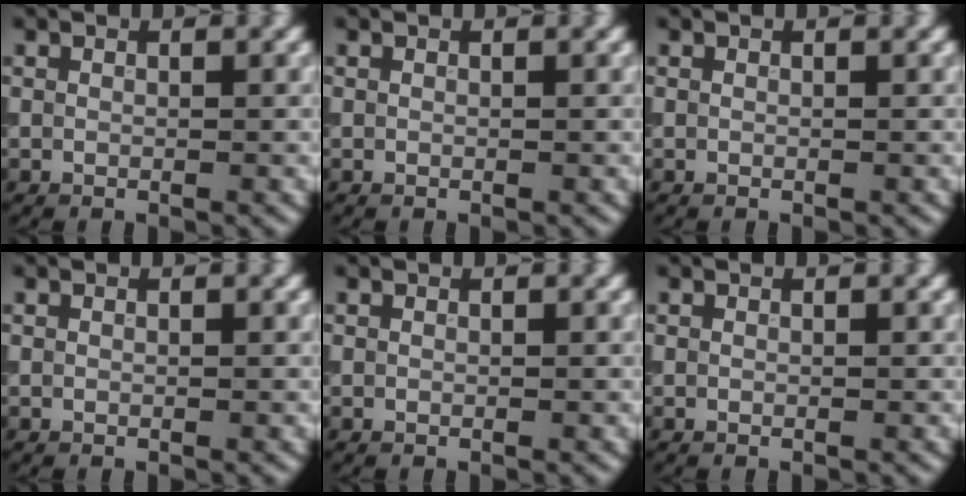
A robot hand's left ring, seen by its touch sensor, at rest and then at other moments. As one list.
[{"total": 0.0}, {"total": 0.0}, {"total": 0.0}, {"total": 0.0}, {"total": 0.0}]